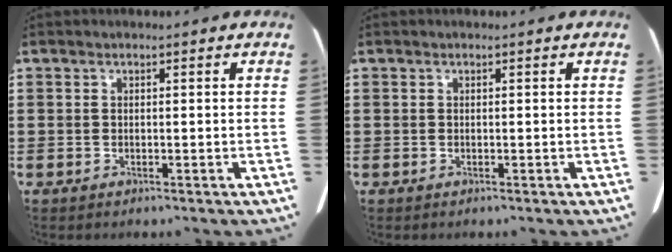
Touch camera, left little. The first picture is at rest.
{"total": 0.0}